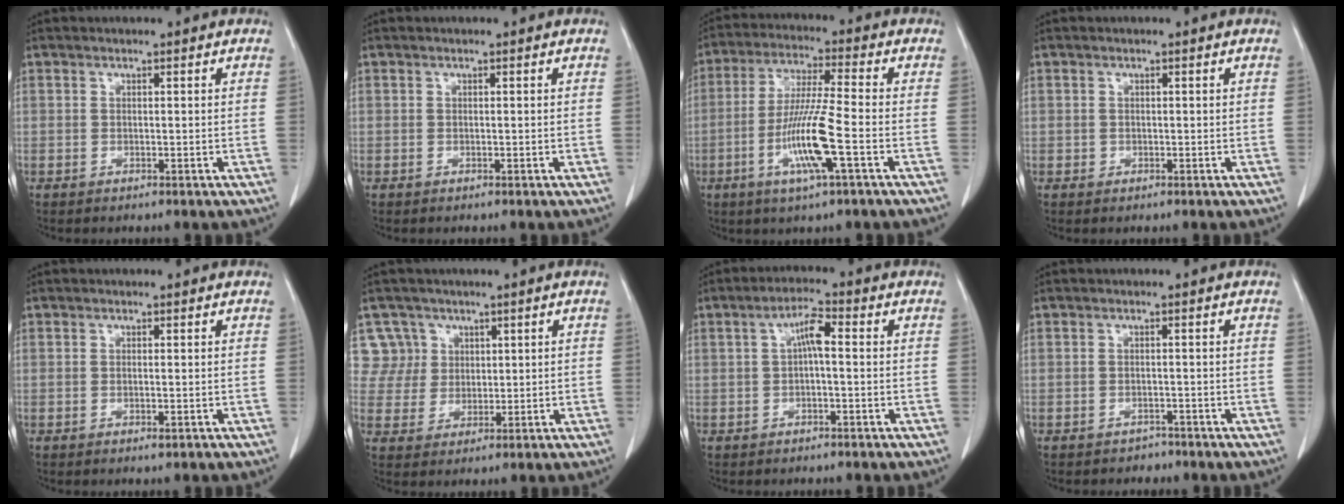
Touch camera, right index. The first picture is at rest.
{"total": 0.0}
{"total": 10.8, "force": [-3.6, -0.1, 10.2], "torque": [-0.205, -0.011, -0.070]}
{"total": 0.6, "force": [0.0, 0.6, 0.0], "torque": [0.006, 0.006, -0.003]}
{"total": 0.9, "force": [-0.3, 0.2, 0.8], "torque": [-0.017, -0.003, -0.002]}
{"total": 5.9, "force": [2.4, 5.4, -0.8], "torque": [0.030, 0.013, 0.053]}
{"total": 4.1, "force": [0.3, 0.9, 3.9], "torque": [-0.070, 0.014, 0.002]}
{"total": 1.8, "force": [-1.5, 0.9, -0.2], "torque": [-0.003, 0.002, -0.023]}